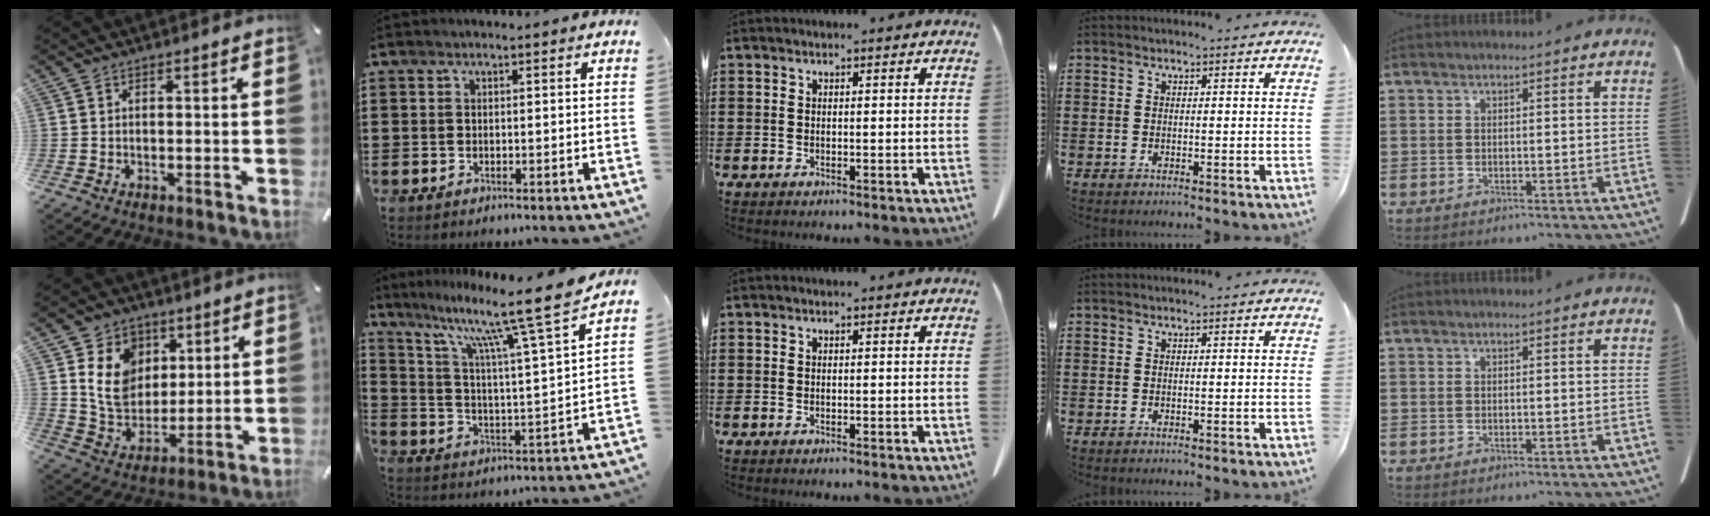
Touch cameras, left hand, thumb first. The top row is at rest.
{"thumb": {"total": 12.1, "force": [3.9, 10.2, 5.1], "torque": [-0.109, -0.010, 0.075]}, "index": {"total": 12.6, "force": [9.7, -0.3, 7.9], "torque": [-0.162, -0.070, 0.149]}}